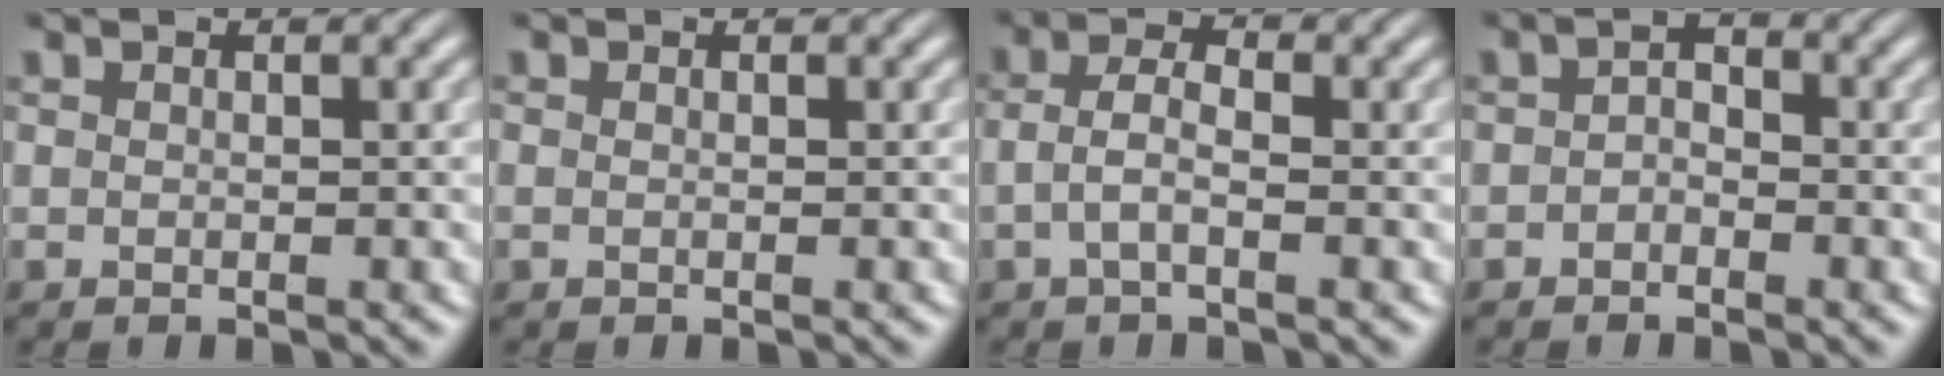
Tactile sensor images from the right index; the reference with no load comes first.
{"total": 0.8, "force": [-0.3, 0.6, 0.4], "torque": [-0.017, -0.007, -0.003]}
{"total": 3.3, "force": [-0.7, 1.7, 2.8], "torque": [-0.055, -0.008, -0.013]}
{"total": 1.3, "force": [-0.8, 0.8, 0.7], "torque": [-0.001, -0.006, -0.015]}